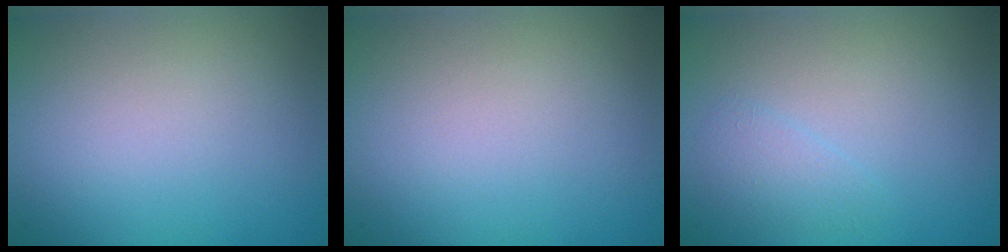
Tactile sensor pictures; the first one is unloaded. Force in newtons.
{"total": 0.0}
{"total": 1.2, "press": 1.2, "slide": 0.1}